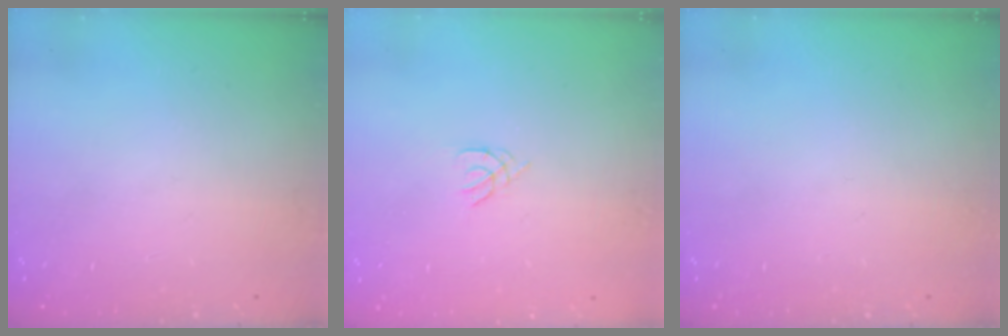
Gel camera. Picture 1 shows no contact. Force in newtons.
{"total": 1.1, "press": 1.0, "slide": 0.3}
{"total": 0.0}